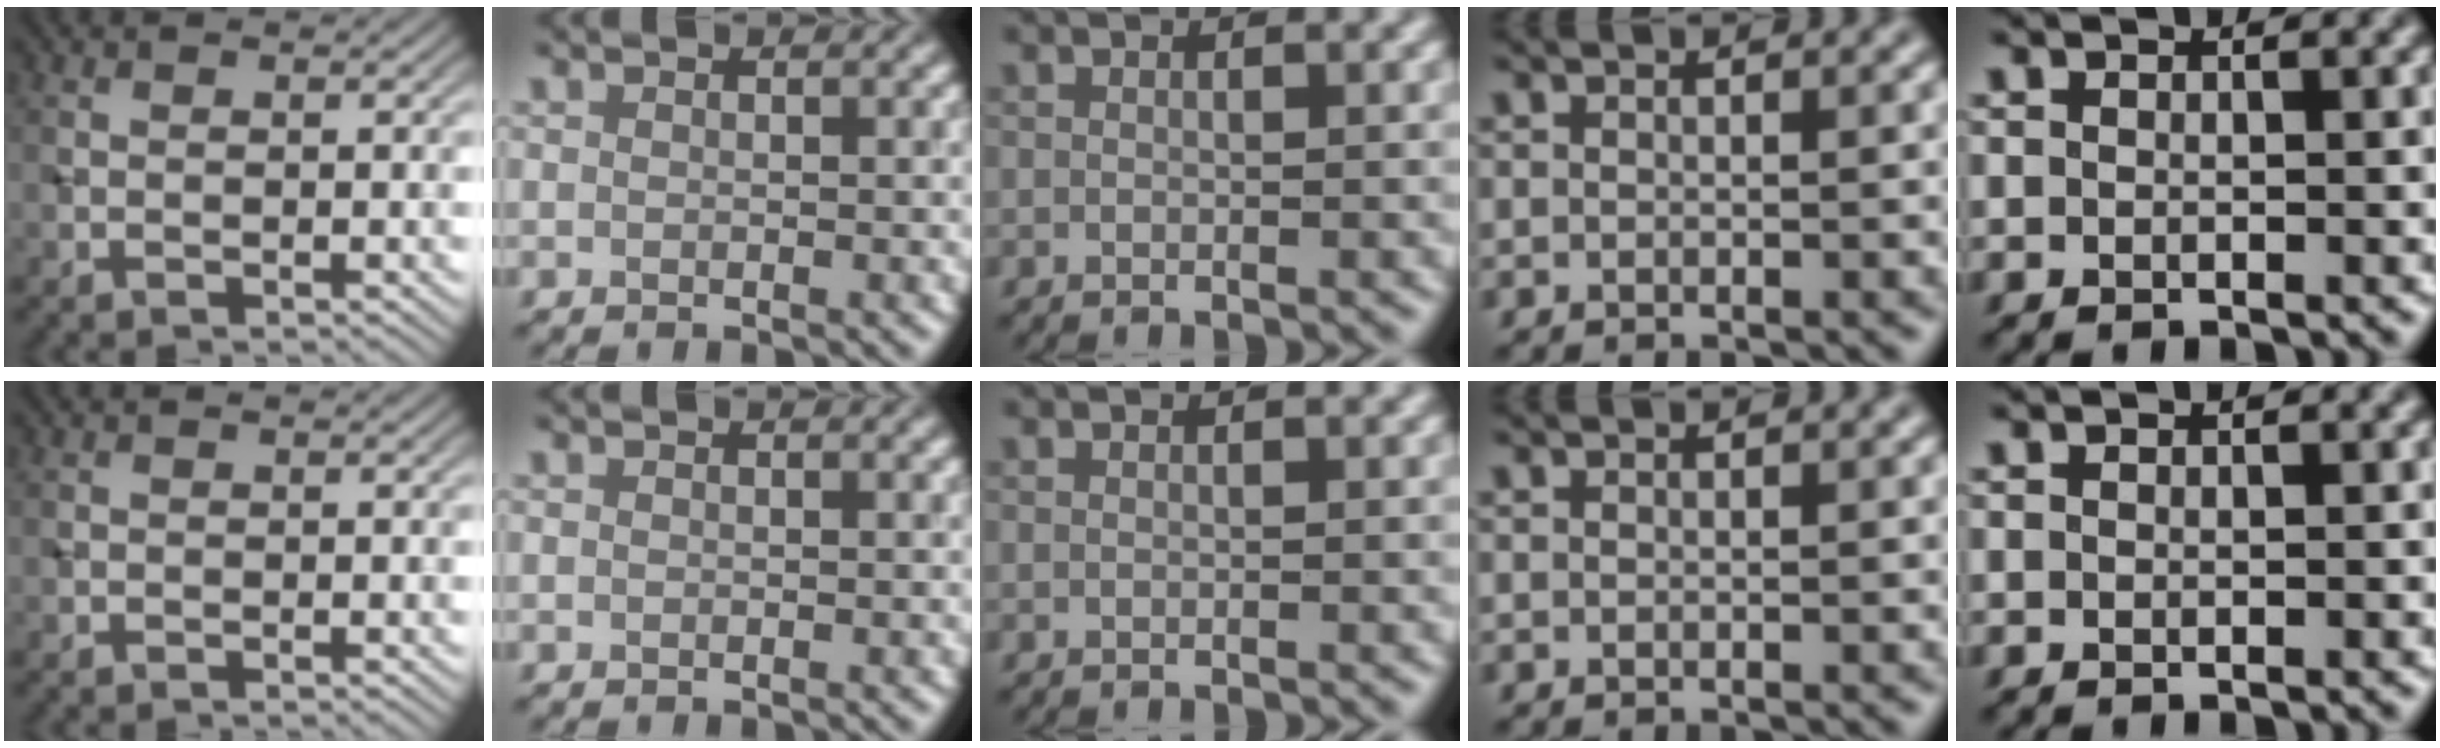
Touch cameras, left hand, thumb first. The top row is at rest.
{}